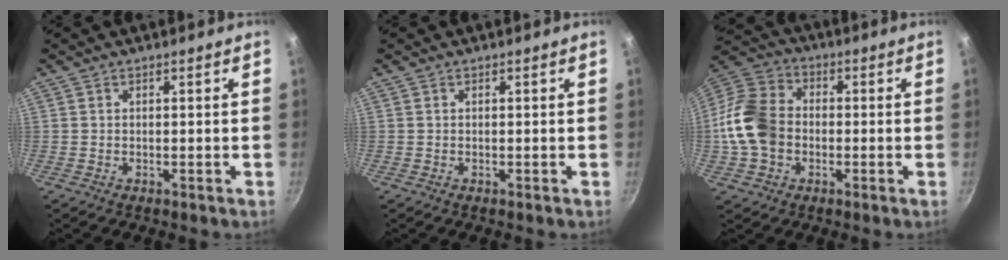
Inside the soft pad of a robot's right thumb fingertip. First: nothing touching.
{"total": 0.0}
{"total": 13.0, "force": [-1.7, 10.0, 8.2], "torque": [-0.141, 0.024, -0.050]}